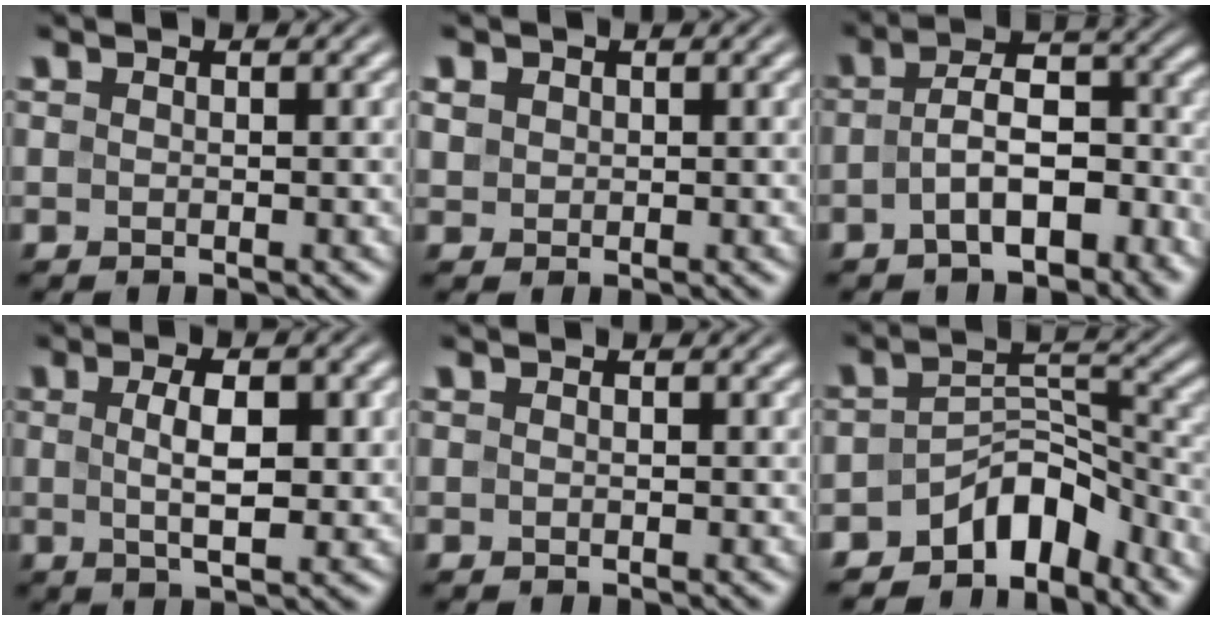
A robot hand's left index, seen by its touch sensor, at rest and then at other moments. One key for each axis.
{"total": 1.2, "fx": 0.5, "fy": 1.1, "fz": 0.2, "tx": -0.002, "ty": 0.001, "tz": 0.010}
{"total": 7.6, "fx": -2.8, "fy": 3.9, "fz": 5.9, "tx": -0.085, "ty": 0.014, "tz": -0.057}
{"total": 4.4, "fx": 0.3, "fy": 1.6, "fz": 4.1, "tx": -0.073, "ty": 0.000, "tz": 0.008}
{"total": 0.0}
{"total": 6.1, "fx": -4.6, "fy": 3.0, "fz": 2.6, "tx": -0.016, "ty": 0.004, "tz": -0.087}